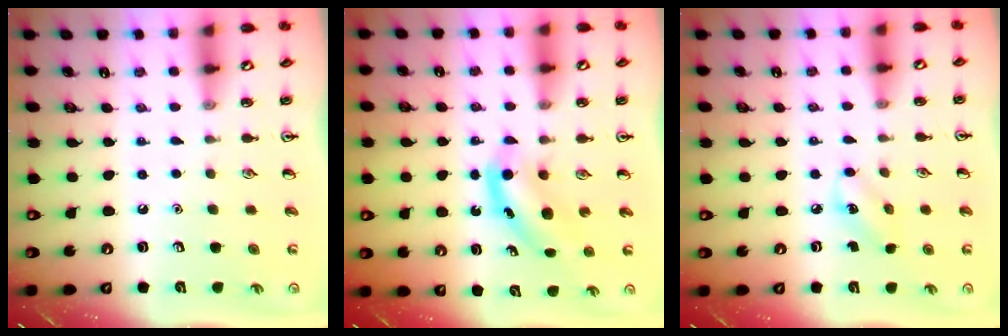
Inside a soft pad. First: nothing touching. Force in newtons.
{"total": 4.9, "press": 4.8, "slide": 0.9}
{"total": 3.5, "press": 3.3, "slide": 1.2}